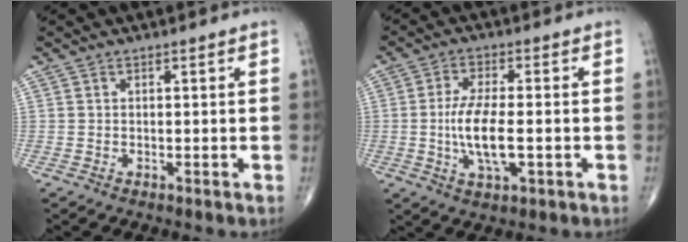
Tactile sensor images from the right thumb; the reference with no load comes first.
{"total": 9.0, "force": [-1.2, 3.4, 8.3], "torque": [-0.169, -0.001, -0.021]}